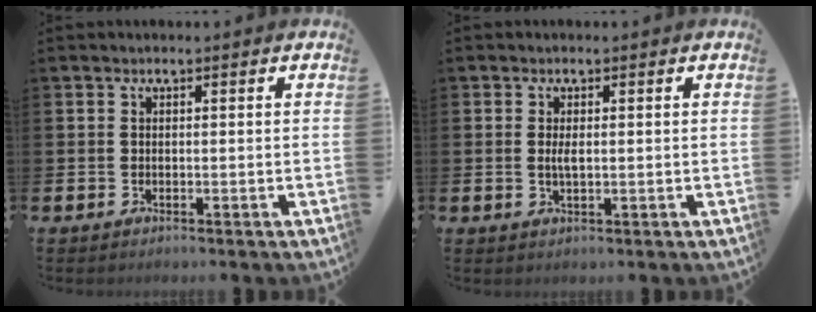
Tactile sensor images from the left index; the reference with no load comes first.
{"total": 1.6, "force": [0.2, 0.6, 1.5], "torque": [-0.024, 0.000, 0.000]}